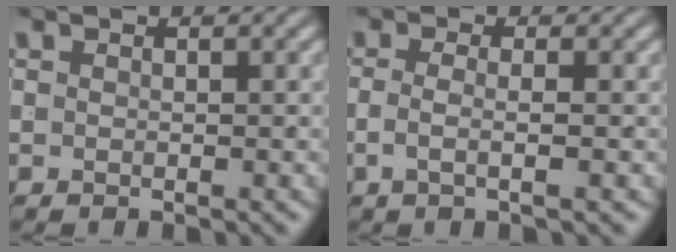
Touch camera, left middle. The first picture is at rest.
{"total": 2.0, "force": [-0.7, -0.3, 1.9], "torque": [-0.038, -0.011, -0.007]}